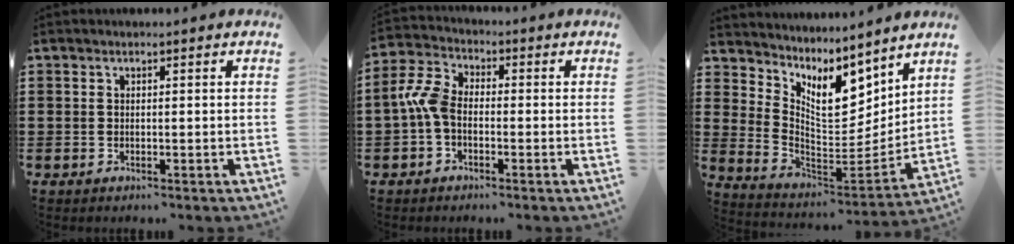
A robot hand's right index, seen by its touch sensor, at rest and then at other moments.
{"total": 5.9, "force": [-1.4, 3.6, 4.5], "torque": [-0.126, -0.002, -0.036]}
{"total": 8.4, "force": [5.5, 3.9, 4.9], "torque": [-0.098, -0.049, 0.098]}